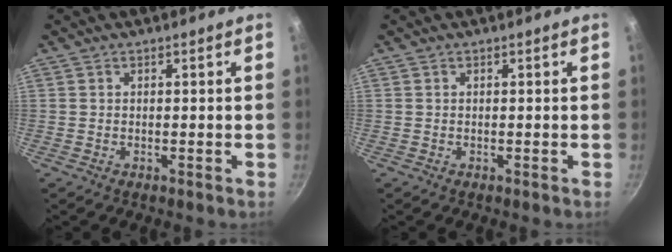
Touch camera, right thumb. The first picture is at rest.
{"total": 0.0}